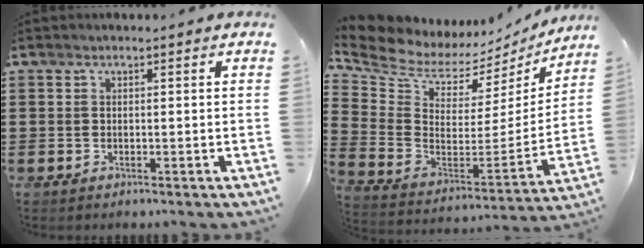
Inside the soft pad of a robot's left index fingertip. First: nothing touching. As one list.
[{"total": 6.0, "force": [5.2, 2.7, 1.4], "torque": [-0.067, -0.053, 0.087]}]